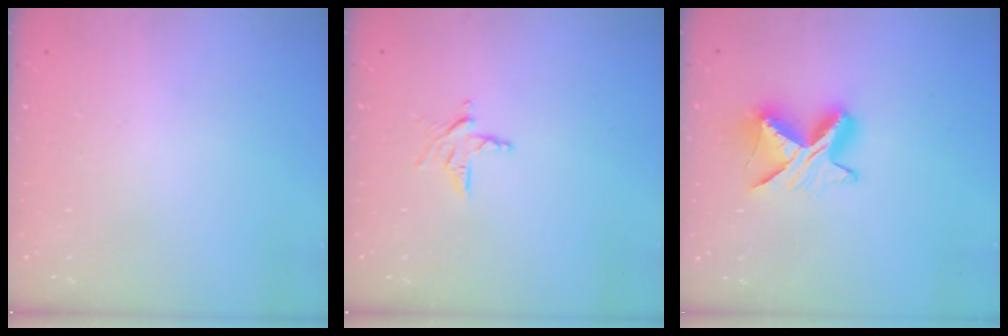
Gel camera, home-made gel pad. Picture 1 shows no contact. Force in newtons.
{"total": 5.6, "press": 5.5, "slide": 0.5}
{"total": 9.4, "press": 9.3, "slide": 0.7}